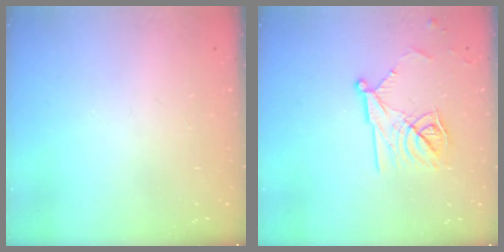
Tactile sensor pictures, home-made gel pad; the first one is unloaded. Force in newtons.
{"total": 13.5, "press": 13.5, "slide": 0.2}